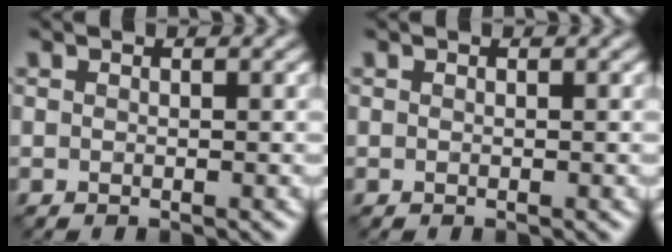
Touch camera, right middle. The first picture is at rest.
{"total": 0.0}